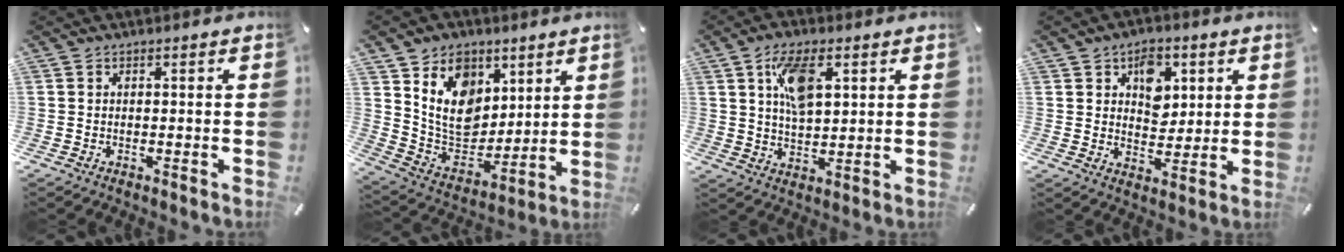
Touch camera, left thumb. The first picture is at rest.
{"total": 13.6, "force": [5.7, 11.1, 5.5], "torque": [-0.115, -0.040, 0.113]}
{"total": 9.8, "force": [3.8, 5.1, 7.5], "torque": [-0.131, -0.007, 0.062]}
{"total": 7.5, "force": [3.0, 5.9, 3.5], "torque": [-0.032, -0.008, 0.046]}